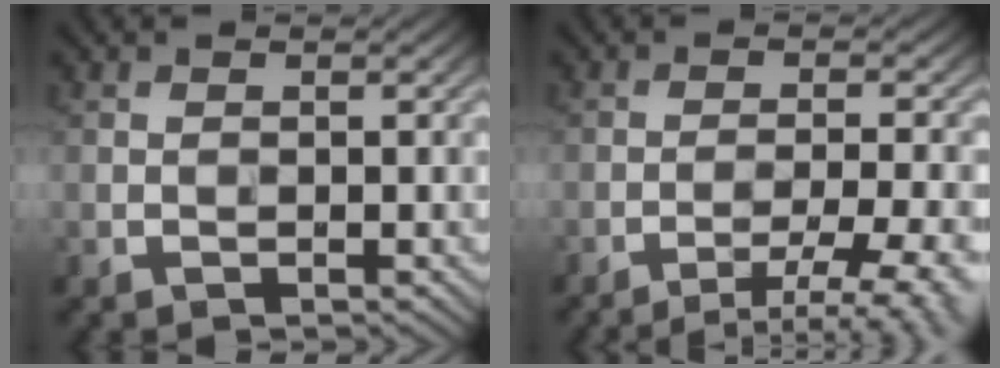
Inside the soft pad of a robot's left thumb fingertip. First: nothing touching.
{"total": 7.9, "force": [-5.7, 1.2, 5.3], "torque": [-0.084, 0.011, -0.071]}